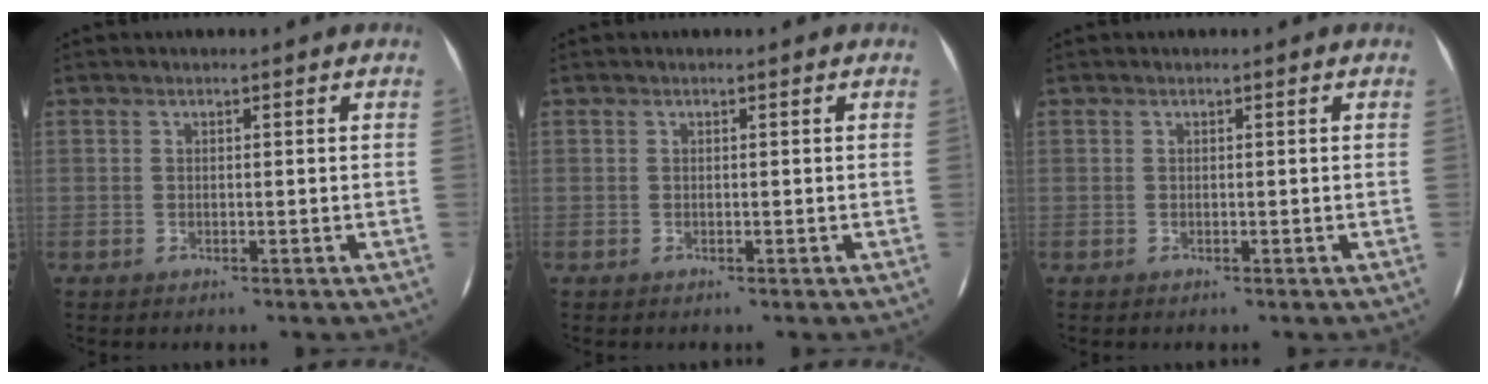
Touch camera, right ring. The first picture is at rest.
{"total": 0.0}
{"total": 0.0}